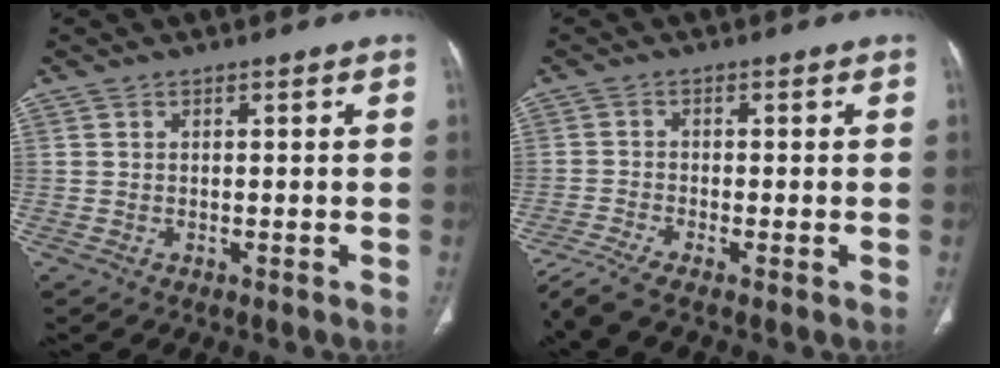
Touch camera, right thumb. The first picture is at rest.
{"total": 5.0, "force": [-3.7, -0.1, 3.4], "torque": [-0.096, 0.001, -0.078]}